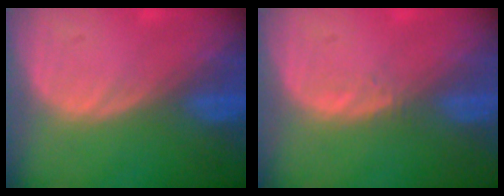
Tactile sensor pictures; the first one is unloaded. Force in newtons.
{"total": 0.7, "press": 0.7, "slide": 0.1}